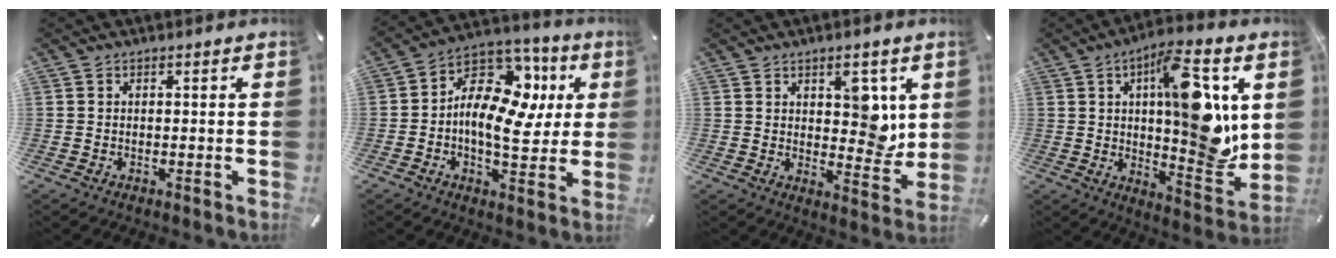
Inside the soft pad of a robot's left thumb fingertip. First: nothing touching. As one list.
[{"total": 15.9, "force": [2.2, 10.7, 11.6], "torque": [-0.201, -0.011, 0.039]}, {"total": 8.4, "force": [3.3, 5.0, 5.8], "torque": [-0.049, -0.026, 0.051]}, {"total": 18.8, "force": [5.5, 6.7, 16.7], "torque": [-0.222, -0.031, 0.084]}]